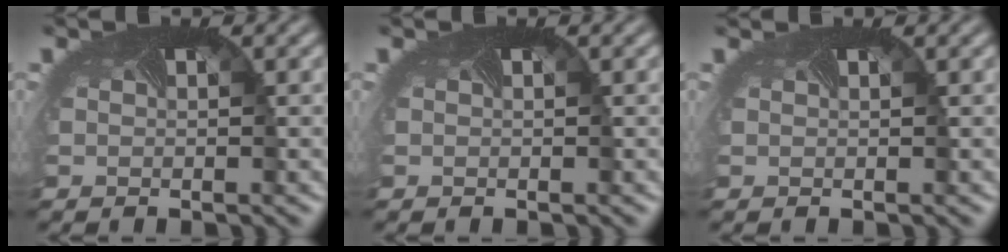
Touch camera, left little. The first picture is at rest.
{"total": 0.0}
{"total": 0.6, "force": [0.5, -0.2, -0.3], "torque": [0.002, -0.002, 0.004]}